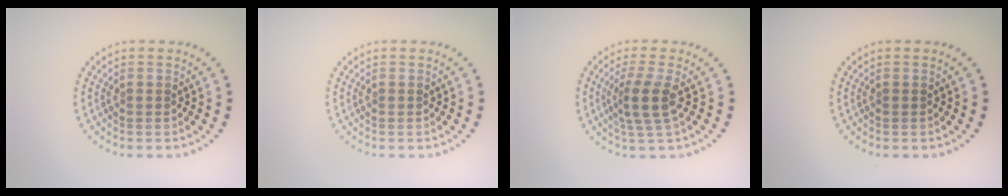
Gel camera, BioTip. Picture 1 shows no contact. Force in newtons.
{"total": 0.0}
{"total": 2.8, "press": 2.2, "slide": 1.8}
{"total": 0.0}